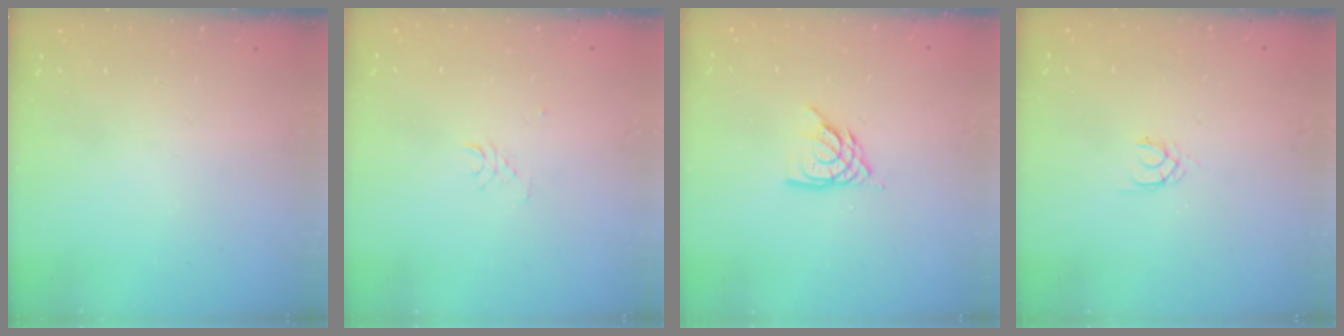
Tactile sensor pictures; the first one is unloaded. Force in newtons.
{"total": 2.6, "press": 2.6, "slide": 0.1}
{"total": 7.3, "press": 7.3, "slide": 0.6}
{"total": 1.3, "press": 1.2, "slide": 0.3}